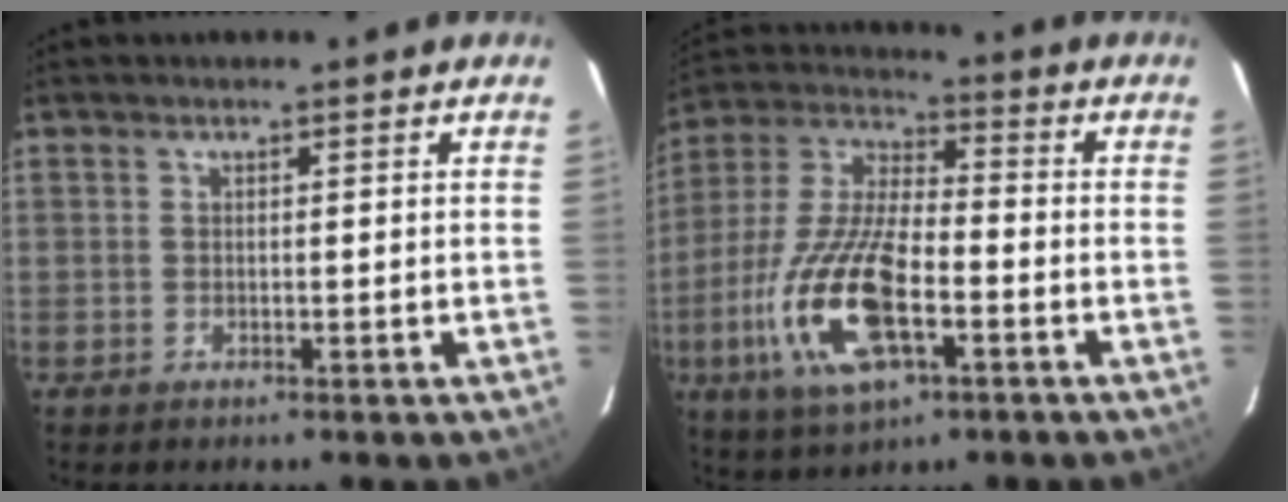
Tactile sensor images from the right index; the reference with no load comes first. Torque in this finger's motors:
{"motor_torque": [1.73, -0.41, 1.05, 0.16]}